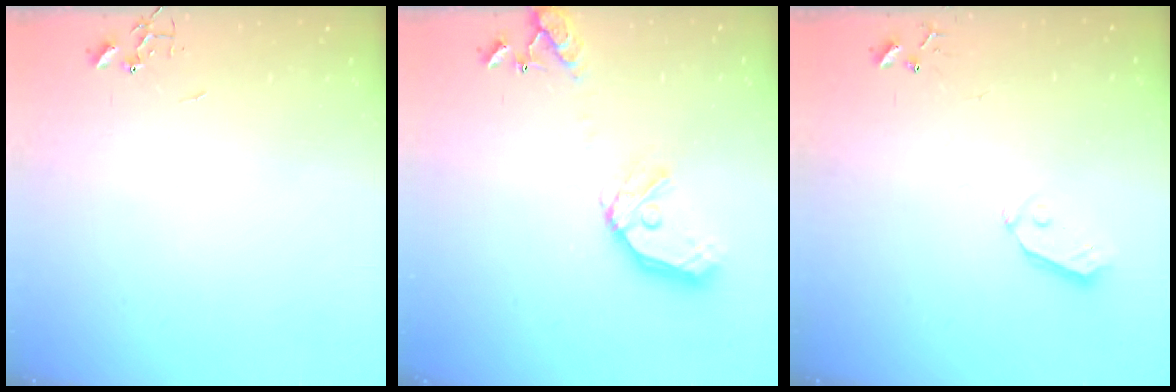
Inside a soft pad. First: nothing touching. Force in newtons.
{"total": 16.8, "press": 16.6, "slide": 2.9}
{"total": 6.4, "press": 6.4, "slide": 0.6}